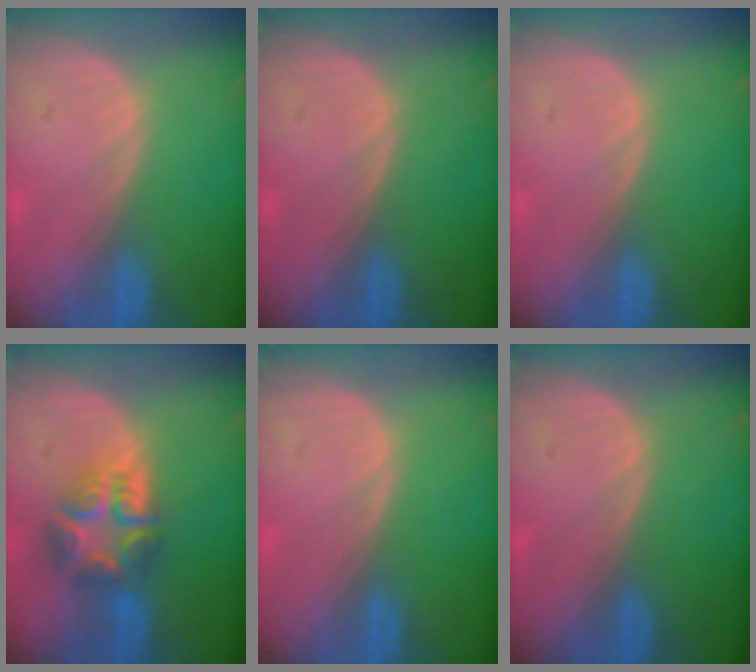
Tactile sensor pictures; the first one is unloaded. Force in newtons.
{"total": 0.0}
{"total": 0.0}
{"total": 7.6, "press": 6.7, "slide": 3.6}
{"total": 0.0}
{"total": 0.0}